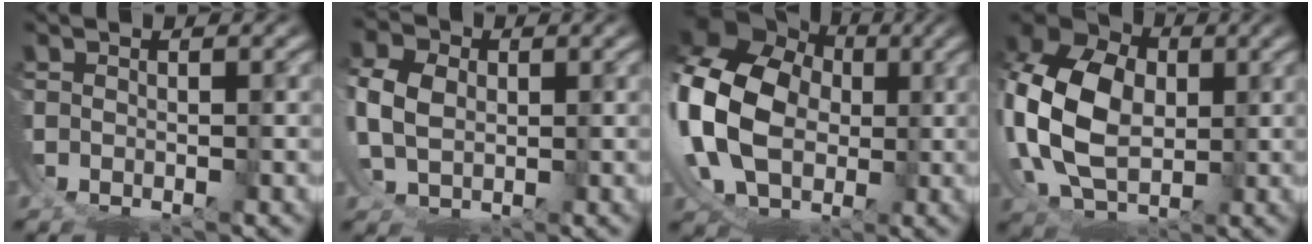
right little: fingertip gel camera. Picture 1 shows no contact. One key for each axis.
{"total": 3.7, "fx": 1.0, "fy": 2.5, "fz": 2.6, "tx": -0.054, "ty": -0.005, "tz": 0.027}
{"total": 13.7, "fx": 1.9, "fy": 10.5, "fz": 8.6, "tx": -0.204, "ty": -0.027, "tz": 0.040}
{"total": 11.0, "fx": 1.0, "fy": 7.7, "fz": 7.8, "tx": -0.189, "ty": -0.025, "tz": 0.034}